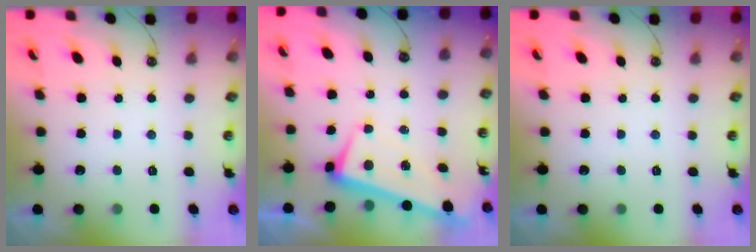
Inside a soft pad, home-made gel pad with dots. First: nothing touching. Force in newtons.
{"total": 2.1, "press": 2.0, "slide": 0.6}
{"total": 0.0}